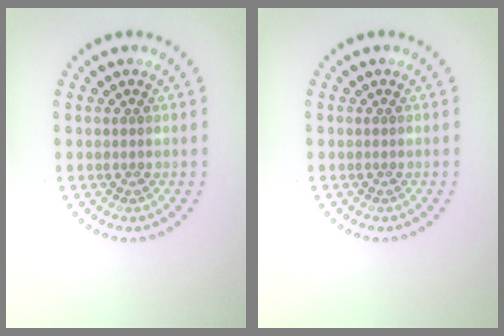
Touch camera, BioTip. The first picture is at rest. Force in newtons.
{"total": 0.0}